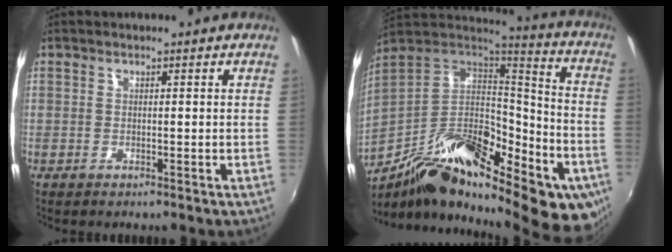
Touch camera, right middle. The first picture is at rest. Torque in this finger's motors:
{"motor_torque": [1.07, -1.07, 0.84, 0.21]}